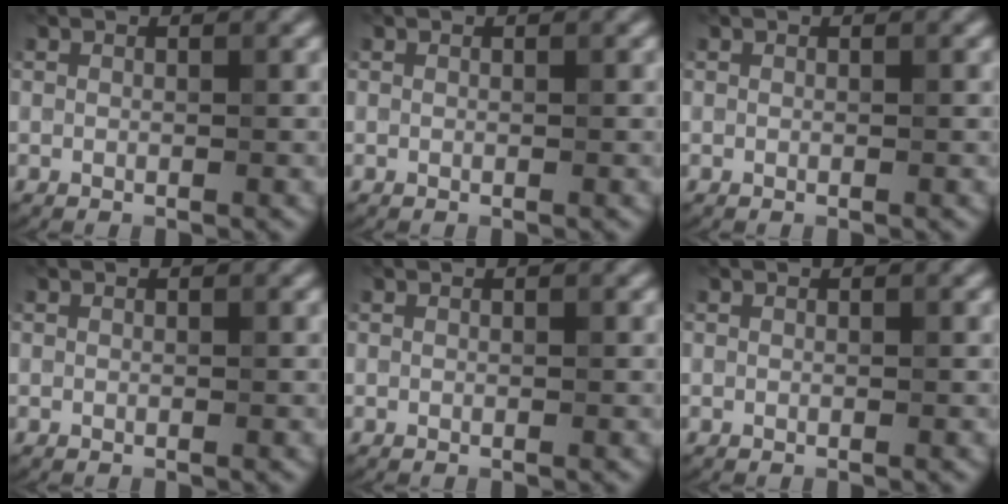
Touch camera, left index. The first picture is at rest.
{"total": 0.0}
{"total": 0.0}
{"total": 0.0}
{"total": 0.0}
{"total": 0.0}